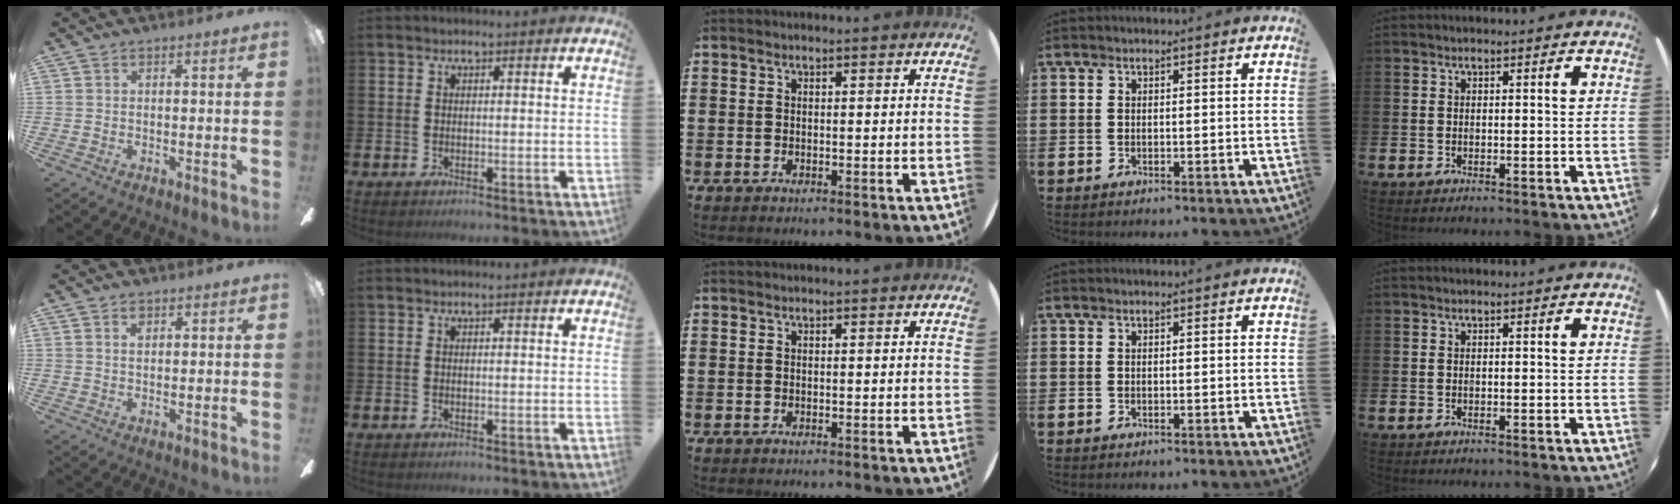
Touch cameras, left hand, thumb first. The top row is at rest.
{"thumb": {"total": 2.0, "force": [1.1, 1.2, 1.2], "torque": [-0.020, -0.001, 0.018]}}